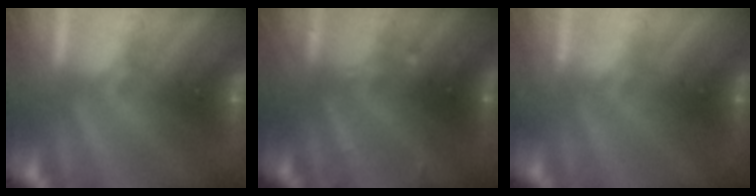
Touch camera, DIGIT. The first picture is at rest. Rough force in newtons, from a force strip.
{"total": 2.4}
{"total": 5.4}